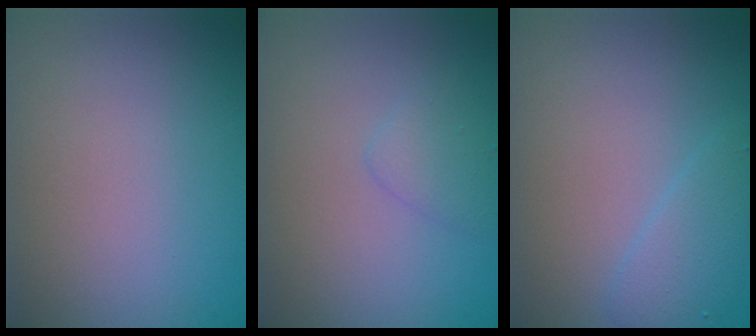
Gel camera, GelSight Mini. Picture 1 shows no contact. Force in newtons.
{"total": 1.5, "press": 1.5, "slide": 0.0}
{"total": 2.0, "press": 2.0, "slide": 0.1}